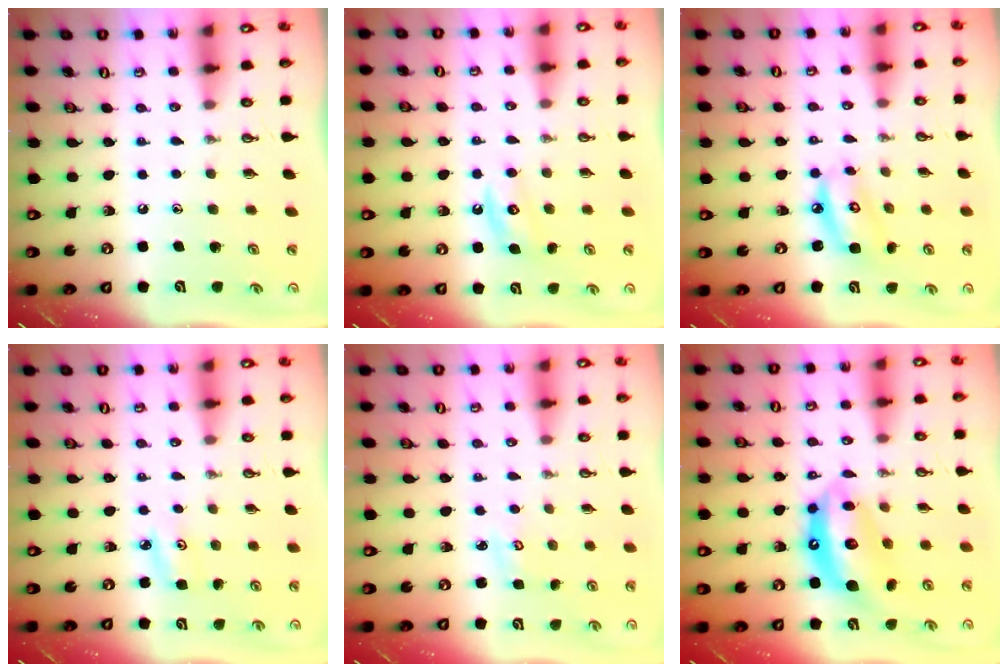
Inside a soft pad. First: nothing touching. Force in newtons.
{"total": 4.1, "press": 4.0, "slide": 0.6}
{"total": 7.8, "press": 7.8, "slide": 0.8}
{"total": 4.8, "press": 4.8, "slide": 0.4}
{"total": 2.6, "press": 2.6, "slide": 0.3}
{"total": 13.6, "press": 13.5, "slide": 1.2}